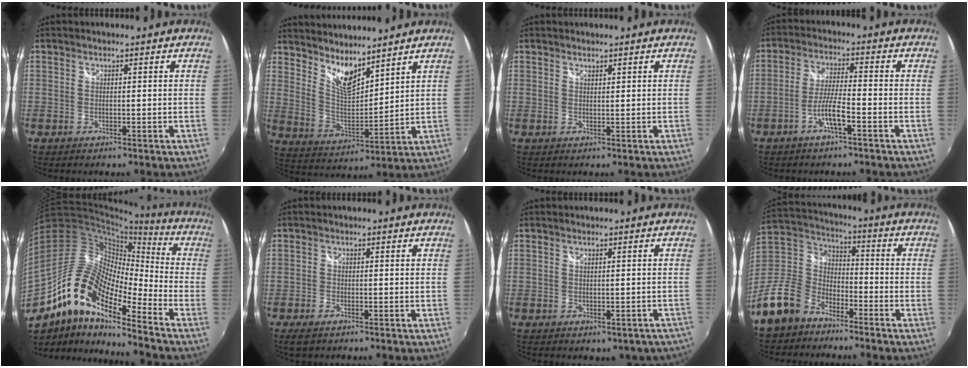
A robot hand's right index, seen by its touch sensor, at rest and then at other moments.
{"total": 8.8, "force": [7.3, 2.0, 4.5], "torque": [-0.077, -0.013, 0.141]}
{"total": 0.8, "force": [0.8, 0.1, 0.0], "torque": [0.000, 0.000, 0.015]}
{"total": 5.2, "force": [-2.8, 0.3, 4.3], "torque": [-0.090, 0.001, -0.052]}
{"total": 18.8, "force": [-11.2, 6.3, 13.8], "torque": [-0.236, -0.010, -0.230]}
{"total": 3.5, "force": [-2.5, 1.4, 2.0], "torque": [-0.048, -0.011, -0.045]}
{"total": 3.9, "force": [-2.7, 2.2, 1.7], "torque": [-0.029, -0.005, -0.022]}
{"total": 14.2, "force": [-9.4, 9.0, 5.7], "torque": [-0.152, 0.026, -0.175]}